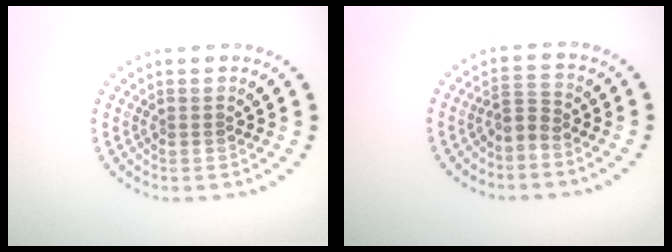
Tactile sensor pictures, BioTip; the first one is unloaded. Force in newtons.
{"total": 1.9, "press": 1.3, "slide": 1.3}